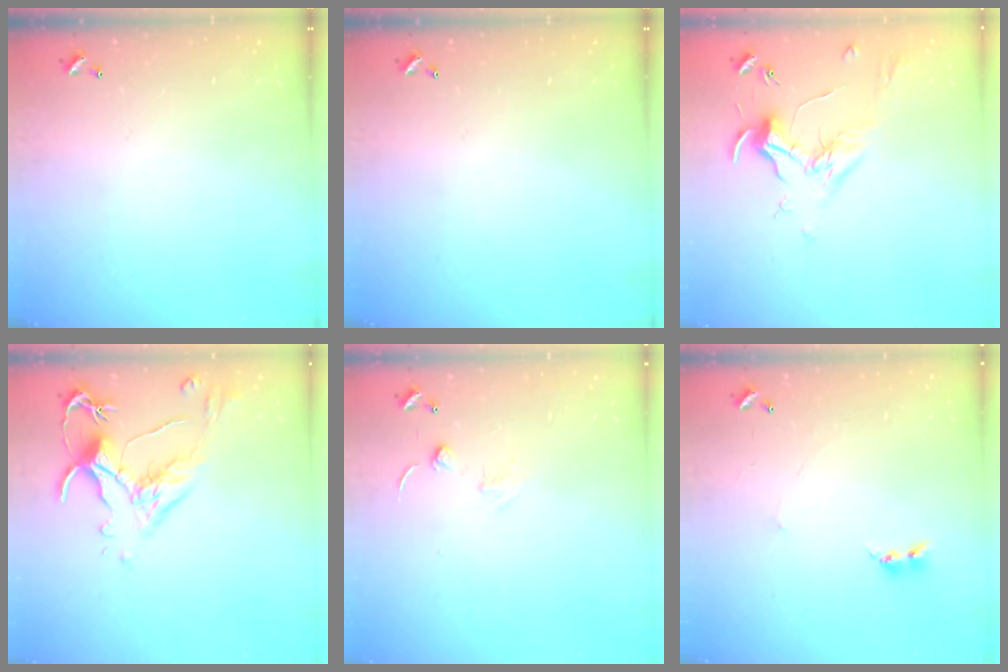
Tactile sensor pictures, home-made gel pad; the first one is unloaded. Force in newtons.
{"total": 0.0}
{"total": 1.7, "press": 1.5, "slide": 0.8}
{"total": 2.5, "press": 2.1, "slide": 1.4}
{"total": 0.9, "press": 0.9, "slide": 0.3}
{"total": 2.4, "press": 2.4, "slide": 0.4}